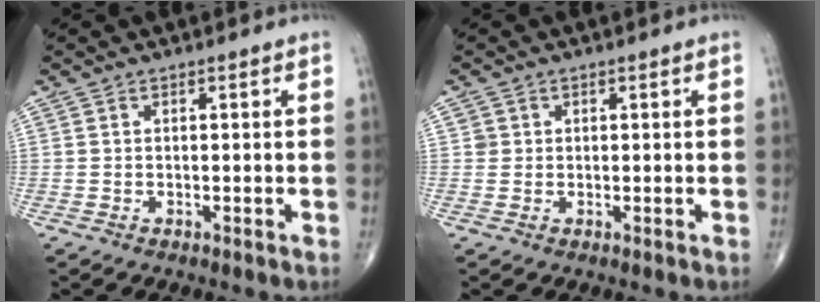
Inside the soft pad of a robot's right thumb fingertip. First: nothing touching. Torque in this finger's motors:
{"motor_torque": [0.39, 0.38, 0.21, -0.10, 0.00]}